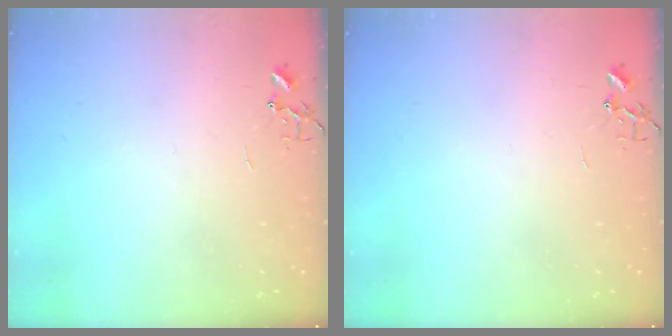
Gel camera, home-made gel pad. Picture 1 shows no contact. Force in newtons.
{"total": 0.0}